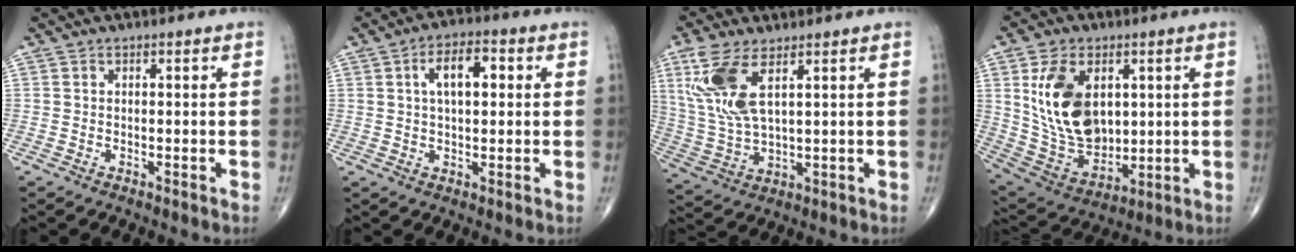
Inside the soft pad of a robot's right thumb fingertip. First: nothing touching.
{"total": 7.8, "force": [1.9, 3.8, 6.5], "torque": [-0.100, 0.011, 0.027]}
{"total": 11.6, "force": [4.8, 4.5, 9.6], "torque": [-0.221, -0.014, 0.108]}
{"total": 17.6, "force": [3.9, 11.4, 12.9], "torque": [-0.212, -0.018, 0.091]}